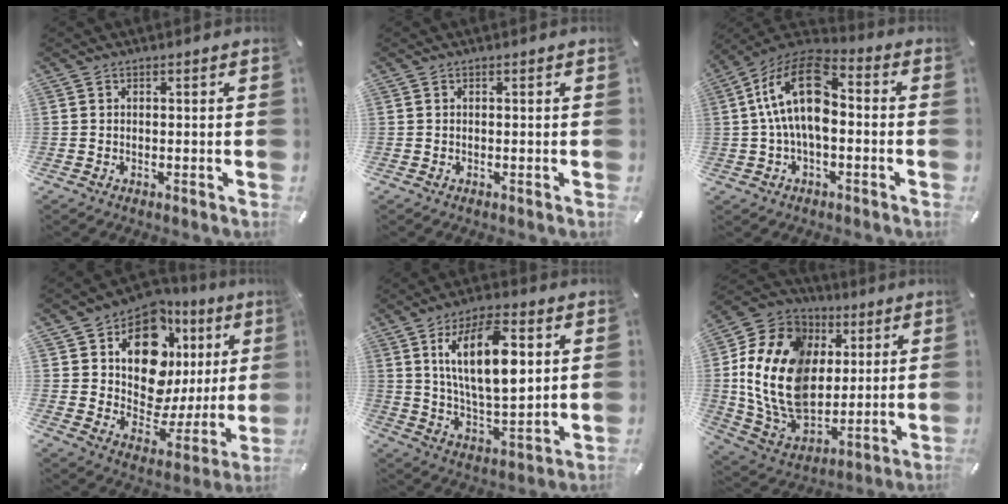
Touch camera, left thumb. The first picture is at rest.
{"total": 0.0}
{"total": 15.9, "force": [0.7, 8.8, 13.2], "torque": [-0.270, 0.006, 0.008]}
{"total": 16.4, "force": [8.5, 10.2, 9.7], "torque": [-0.151, -0.069, 0.148]}
{"total": 17.0, "force": [5.9, 7.6, 14.0], "torque": [-0.252, -0.006, 0.093]}
{"total": 20.5, "force": [2.5, 15.8, 12.8], "torque": [-0.295, -0.018, 0.047]}